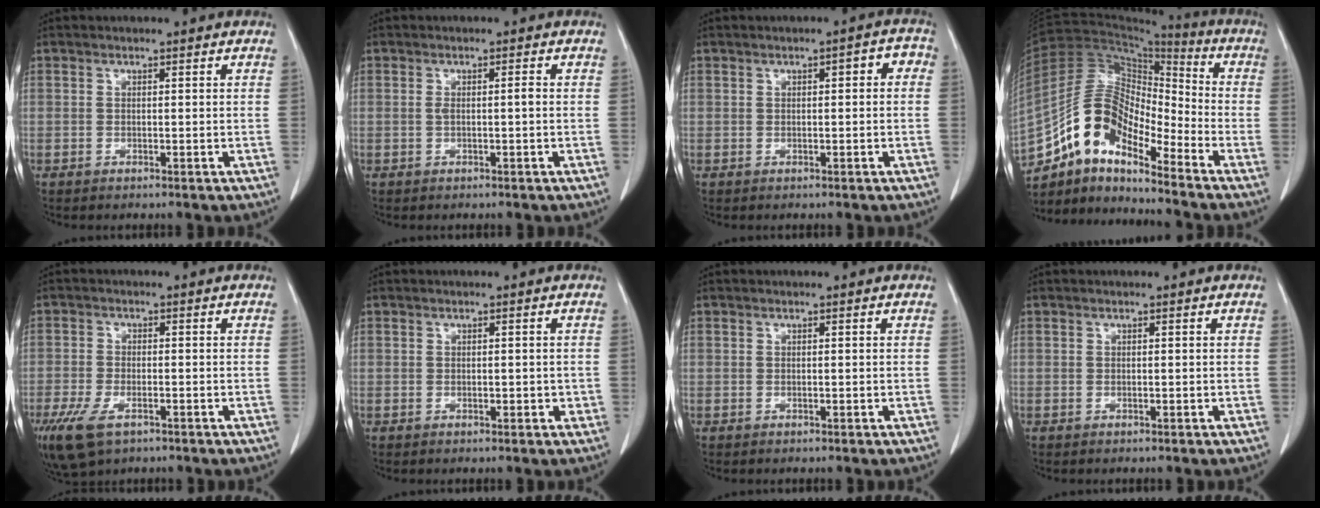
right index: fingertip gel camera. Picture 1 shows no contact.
{"total": 2.0, "force": [-0.2, 0.6, 1.9], "torque": [-0.044, 0.005, 0.000]}
{"total": 3.6, "force": [0.3, 1.4, 3.2], "torque": [-0.044, 0.027, 0.003]}
{"total": 14.5, "force": [-10.1, 5.4, 9.0], "torque": [-0.173, 0.045, -0.185]}
{"total": 9.9, "force": [-5.4, 5.0, 6.6], "torque": [-0.148, -0.015, -0.093]}
{"total": 3.0, "force": [-0.5, 1.8, 2.4], "torque": [-0.028, 0.008, -0.002]}
{"total": 0.0}
{"total": 0.0}